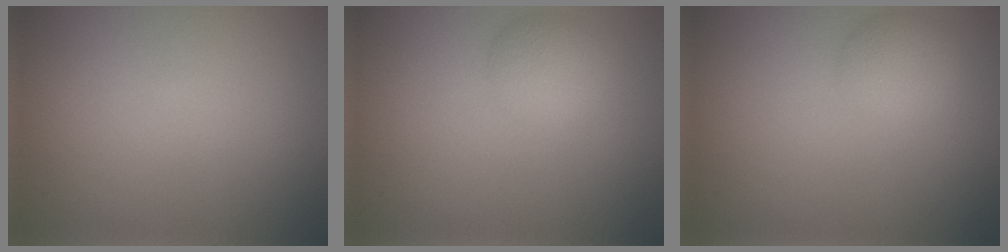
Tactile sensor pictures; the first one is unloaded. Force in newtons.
{"total": 2.6, "press": 2.6, "slide": 0.1}
{"total": 2.7, "press": 2.7, "slide": 0.1}